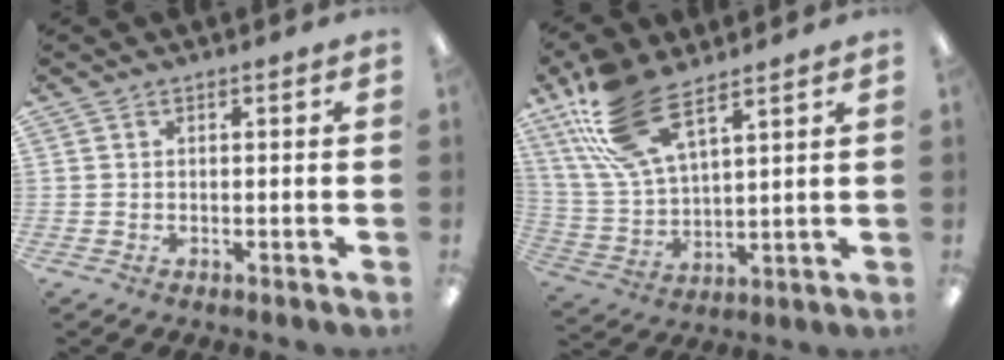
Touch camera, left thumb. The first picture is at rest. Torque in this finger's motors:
{"motor_torque": [0.20, 0.13, 1.35, -1.42, 0.32]}